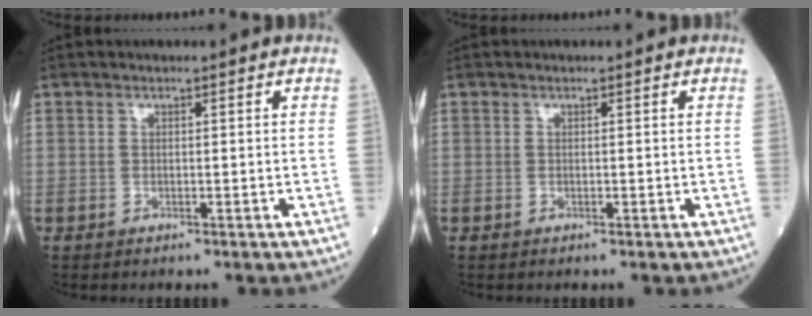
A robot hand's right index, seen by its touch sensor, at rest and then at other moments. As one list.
[{"total": 0.0}]